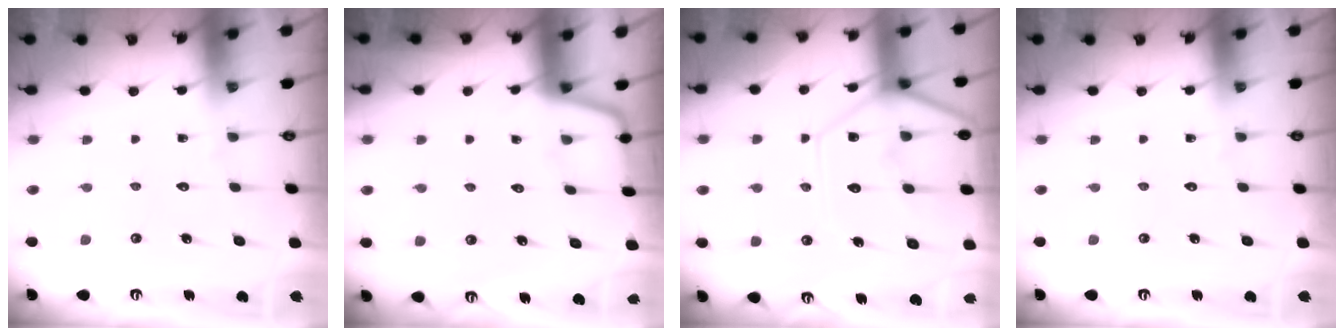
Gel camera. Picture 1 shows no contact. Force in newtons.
{"total": 3.4, "press": 3.4, "slide": 0.6}
{"total": 16.4, "press": 16.2, "slide": 2.0}
{"total": 0.0}